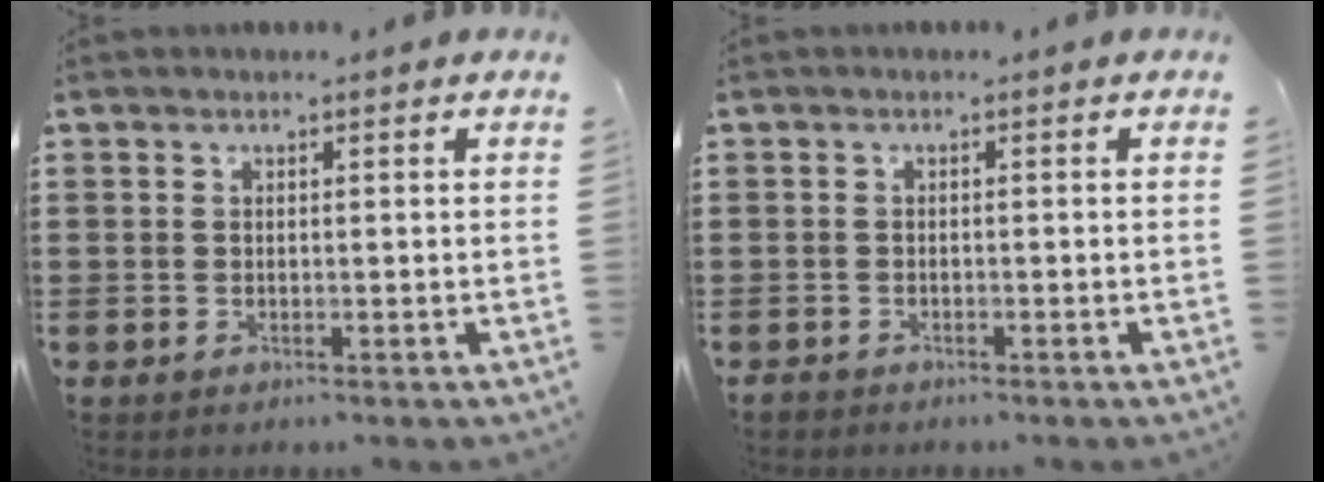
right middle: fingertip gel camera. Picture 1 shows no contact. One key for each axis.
{"total": 0.7, "fx": -0.7, "fy": 0.3, "fz": 0.1, "tx": -0.003, "ty": 0.000, "tz": -0.014}